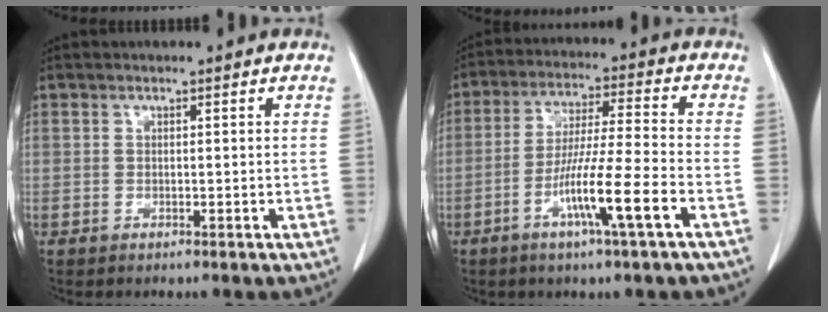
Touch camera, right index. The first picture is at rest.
{"total": 10.8, "force": [-4.7, -0.7, 9.8], "torque": [-0.181, -0.011, -0.089]}